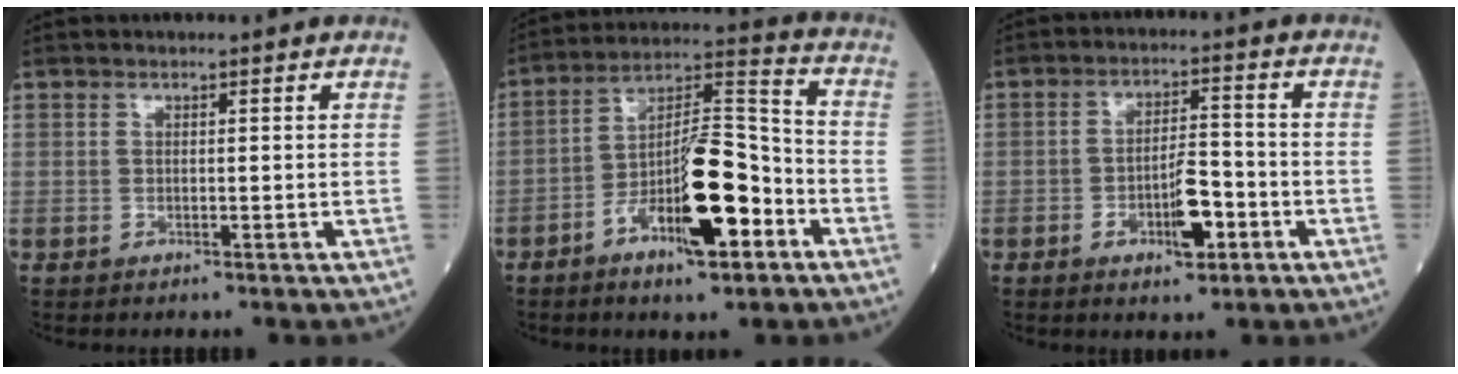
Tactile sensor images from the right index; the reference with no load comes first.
{"total": 14.7, "force": [-5.9, 3.6, 13.0], "torque": [-0.229, 0.009, -0.097]}
{"total": 6.7, "force": [-2.6, 2.1, 5.8], "torque": [-0.101, 0.006, -0.041]}